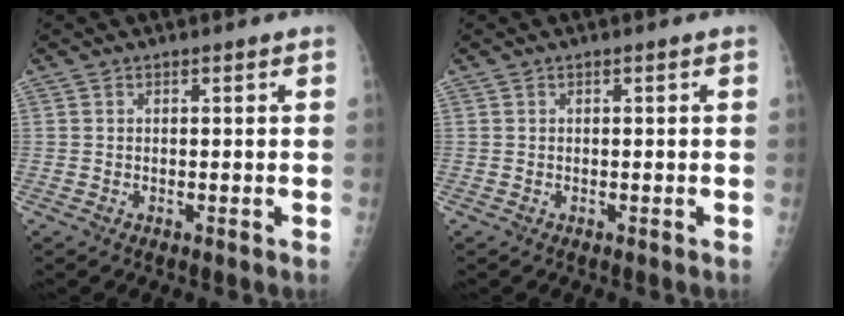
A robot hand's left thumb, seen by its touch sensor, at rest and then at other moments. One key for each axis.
{"total": 0.0}